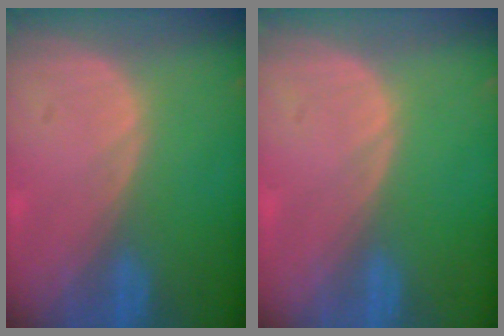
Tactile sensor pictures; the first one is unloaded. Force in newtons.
{"total": 0.0}